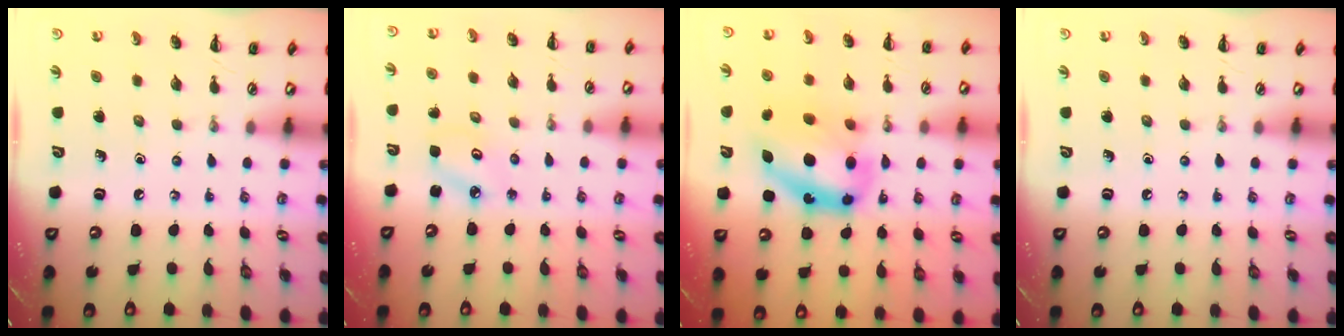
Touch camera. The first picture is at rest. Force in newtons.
{"total": 3.1, "press": 3.1, "slide": 0.5}
{"total": 13.9, "press": 13.5, "slide": 3.3}
{"total": 0.0}